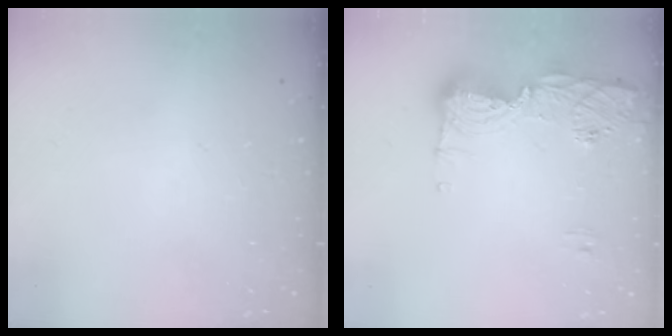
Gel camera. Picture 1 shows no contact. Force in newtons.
{"total": 16.1, "press": 15.2, "slide": 5.3}